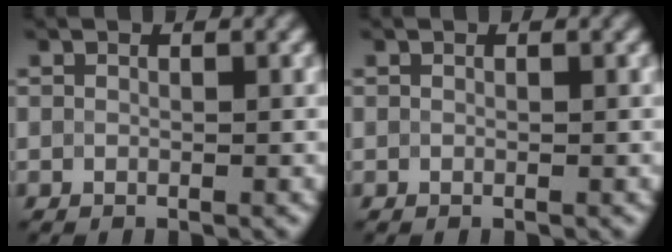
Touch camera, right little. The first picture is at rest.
{"total": 0.0}